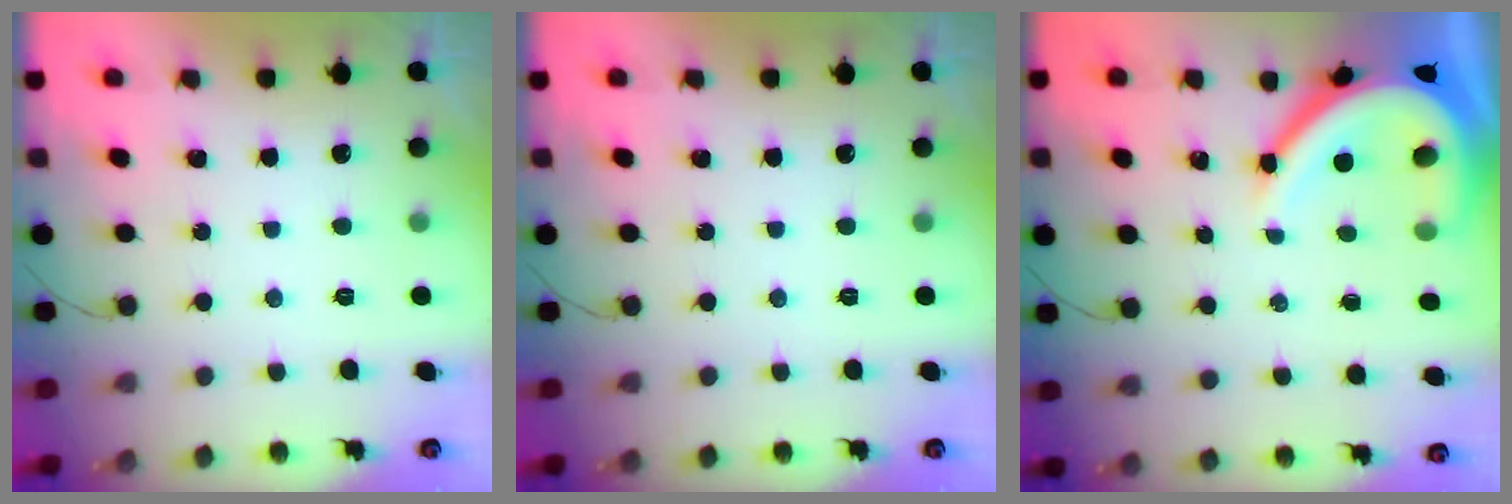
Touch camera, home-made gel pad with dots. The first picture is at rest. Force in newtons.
{"total": 0.0}
{"total": 14.8, "press": 14.8, "slide": 1.6}